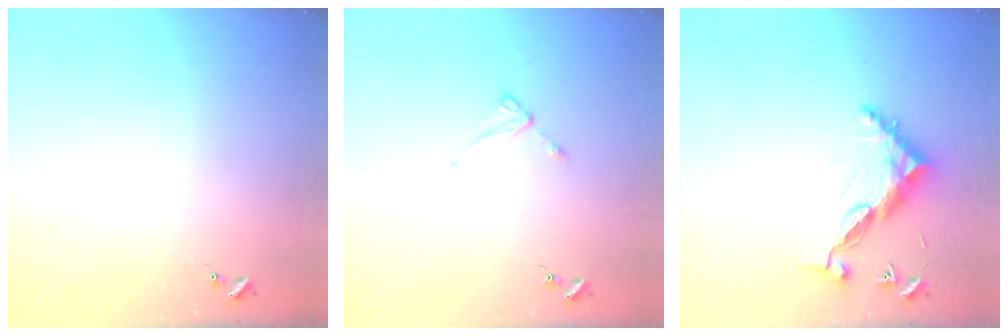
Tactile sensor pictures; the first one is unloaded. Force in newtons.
{"total": 1.9, "press": 1.8, "slide": 0.3}
{"total": 9.0, "press": 9.0, "slide": 0.8}